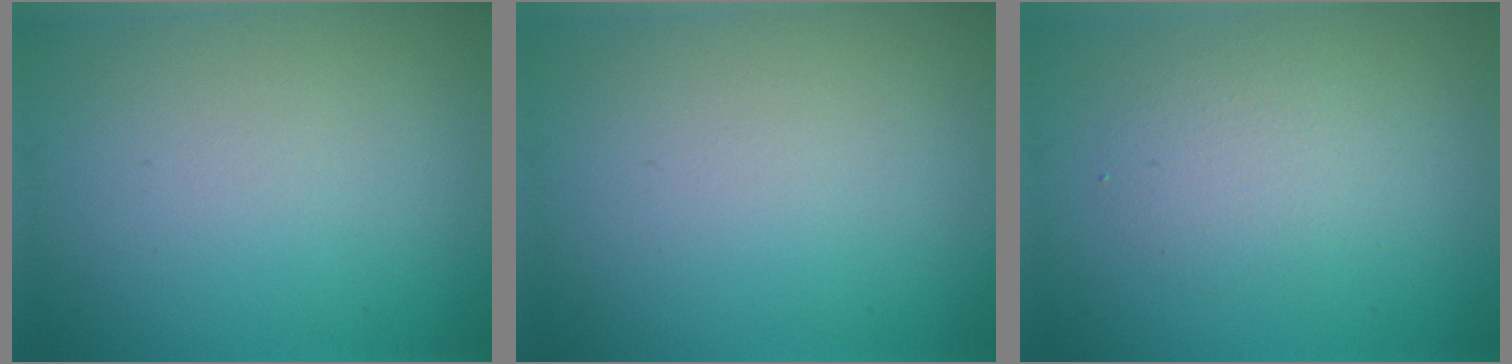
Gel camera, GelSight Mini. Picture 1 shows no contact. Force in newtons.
{"total": 0.0}
{"total": 2.4, "press": 2.4, "slide": 0.2}